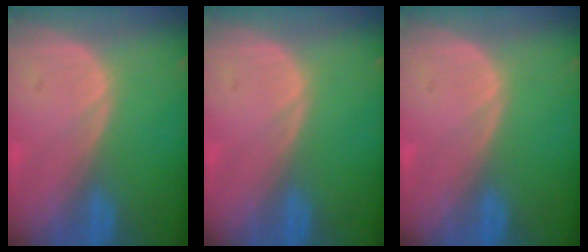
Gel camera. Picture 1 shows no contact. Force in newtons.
{"total": 0.0}
{"total": 0.0}